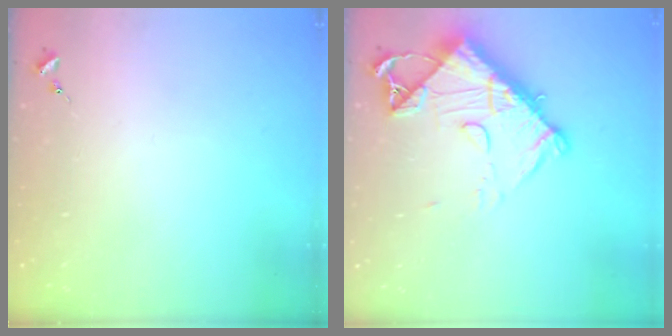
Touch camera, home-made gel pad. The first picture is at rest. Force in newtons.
{"total": 15.0, "press": 14.9, "slide": 1.7}